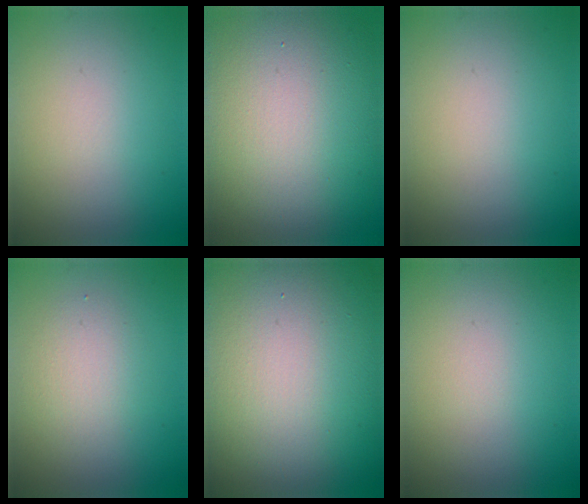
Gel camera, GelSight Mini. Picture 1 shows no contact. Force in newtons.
{"total": 17.0, "press": 17.0, "slide": 1.0}
{"total": 0.0}
{"total": 2.5, "press": 2.5, "slide": 0.1}
{"total": 25.5, "press": 25.5, "slide": 1.0}
{"total": 0.0}